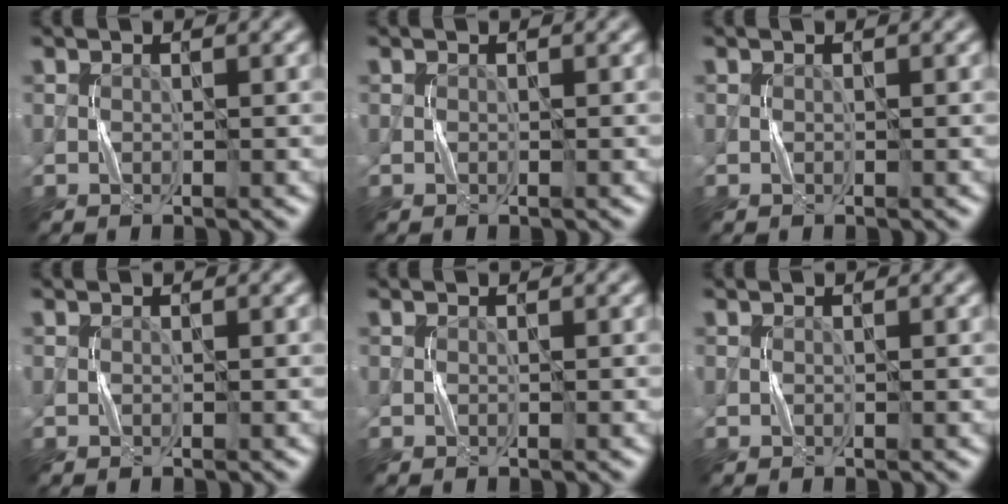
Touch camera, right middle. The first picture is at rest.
{"total": 0.0}
{"total": 0.0}
{"total": 0.0}
{"total": 0.0}
{"total": 0.0}